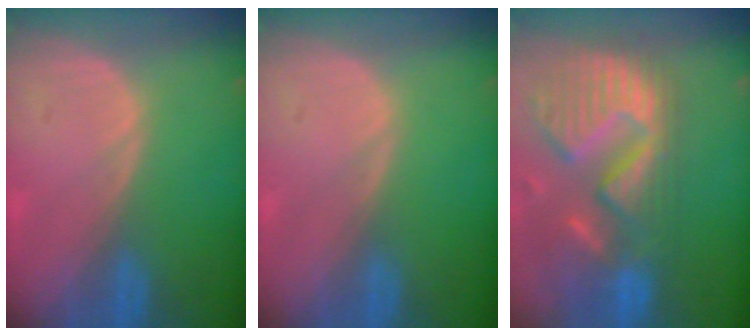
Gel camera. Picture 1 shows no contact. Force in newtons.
{"total": 0.0}
{"total": 14.1, "press": 11.7, "slide": 7.8}